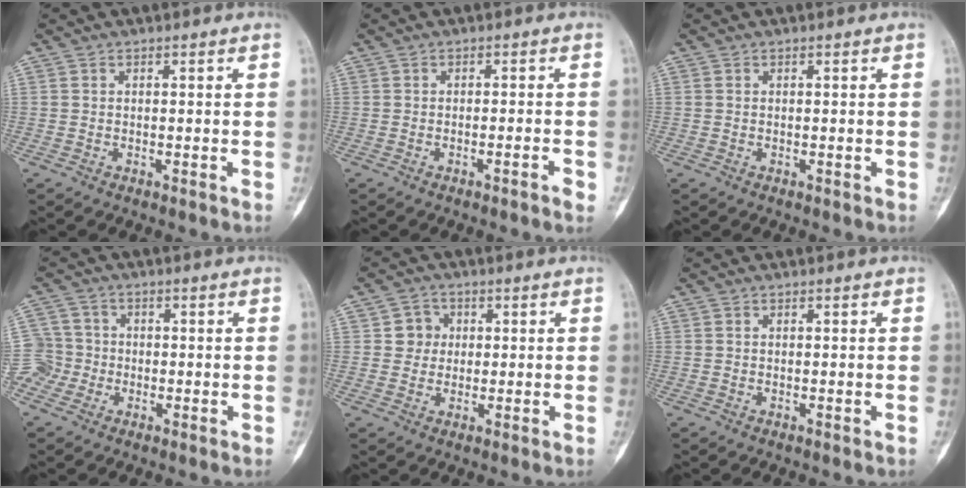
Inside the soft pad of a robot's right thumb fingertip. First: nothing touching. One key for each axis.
{"total": 2.0, "fx": -1.1, "fy": 0.2, "fz": 1.7, "tx": -0.028, "ty": 0.004, "tz": -0.015}
{"total": 0.0}
{"total": 7.1, "fx": -2.1, "fy": 6.7, "fz": 1.2, "tx": -0.014, "ty": 0.022, "tz": -0.042}
{"total": 4.1, "fx": 0.6, "fy": 4.0, "fz": 1.0, "tx": 0.011, "ty": 0.006, "tz": 0.004}
{"total": 0.0}